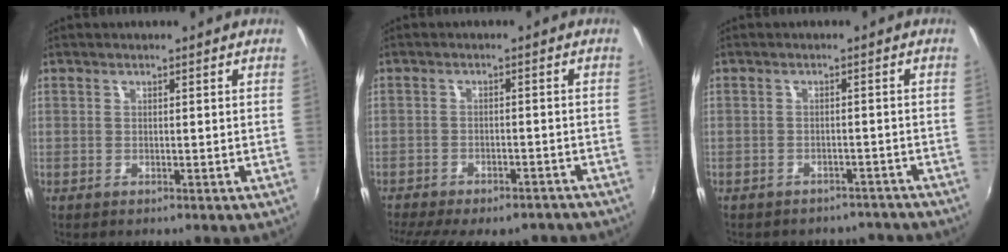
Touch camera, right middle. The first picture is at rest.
{"total": 15.2, "force": [-12.7, 5.0, 6.7], "torque": [-0.143, -0.025, -0.166]}
{"total": 9.7, "force": [-8.4, 4.2, 2.3], "torque": [-0.057, 0.001, -0.099]}